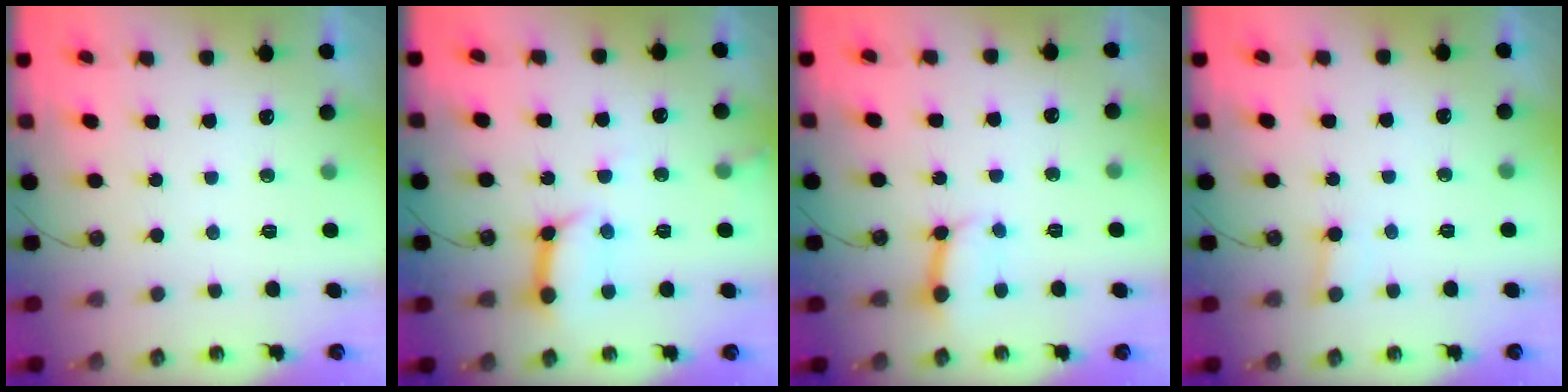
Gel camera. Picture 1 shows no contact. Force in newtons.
{"total": 12.3, "press": 12.3, "slide": 1.3}
{"total": 6.9, "press": 6.8, "slide": 0.8}
{"total": 2.6, "press": 2.6, "slide": 0.1}